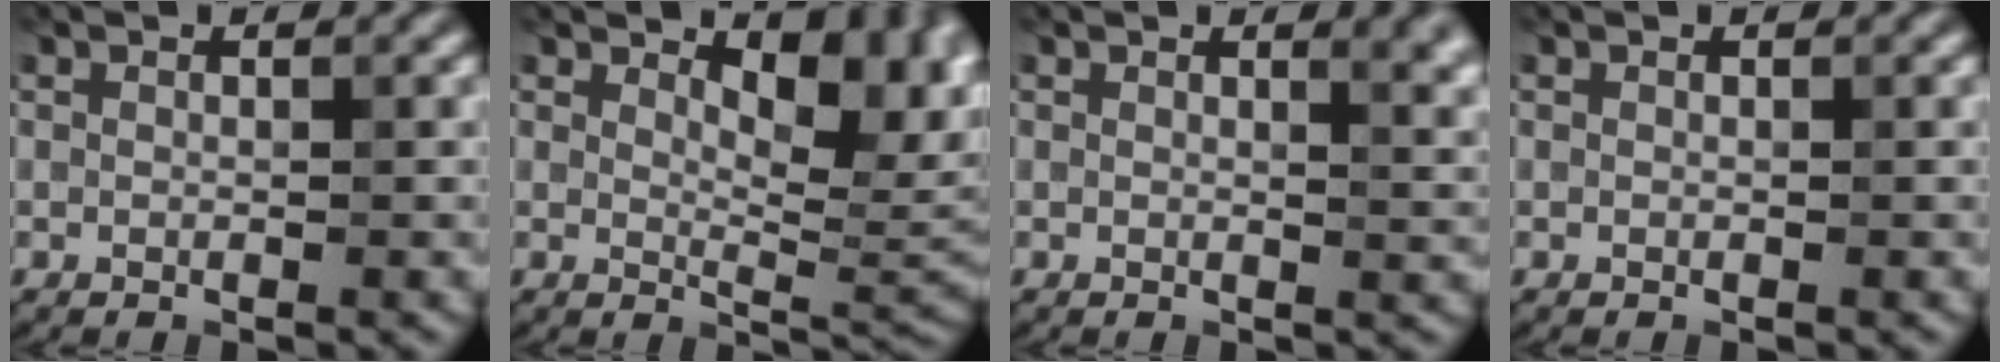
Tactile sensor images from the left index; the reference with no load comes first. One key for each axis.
{"total": 7.0, "fx": 3.0, "fy": 3.1, "fz": 5.5, "tx": -0.076, "ty": -0.011, "tz": 0.046}
{"total": 2.6, "fx": 1.5, "fy": 0.7, "fz": 2.0, "tx": -0.024, "ty": 0.001, "tz": 0.024}
{"total": 0.0}